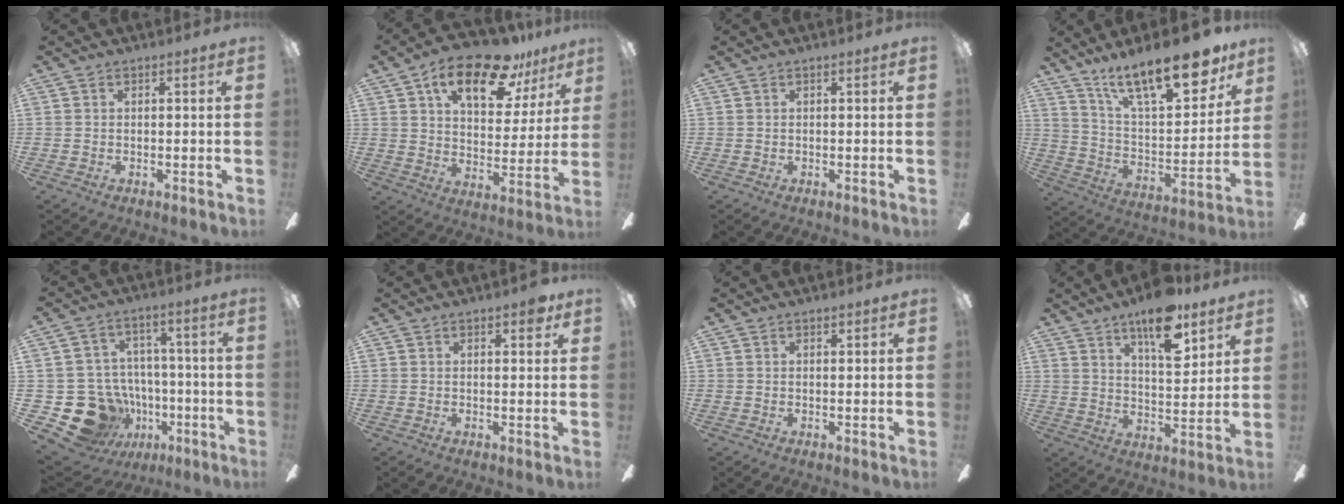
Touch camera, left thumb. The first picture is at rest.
{"total": 18.9, "force": [11.8, 8.4, 12.1], "torque": [-0.189, -0.055, 0.197]}
{"total": 0.0}
{"total": 22.8, "force": [15.9, 8.1, 14.1], "torque": [-0.217, -0.096, 0.268]}
{"total": 17.1, "force": [-6.7, 14.1, 7.0], "torque": [-0.146, 0.045, -0.087]}
{"total": 2.8, "force": [1.7, 1.1, 1.9], "torque": [-0.017, -0.005, 0.024]}
{"total": 0.7, "force": [0.6, 0.3, 0.3], "torque": [0.000, -0.002, 0.009]}
{"total": 14.2, "force": [9.9, 5.0, 8.8], "torque": [-0.138, -0.047, 0.166]}